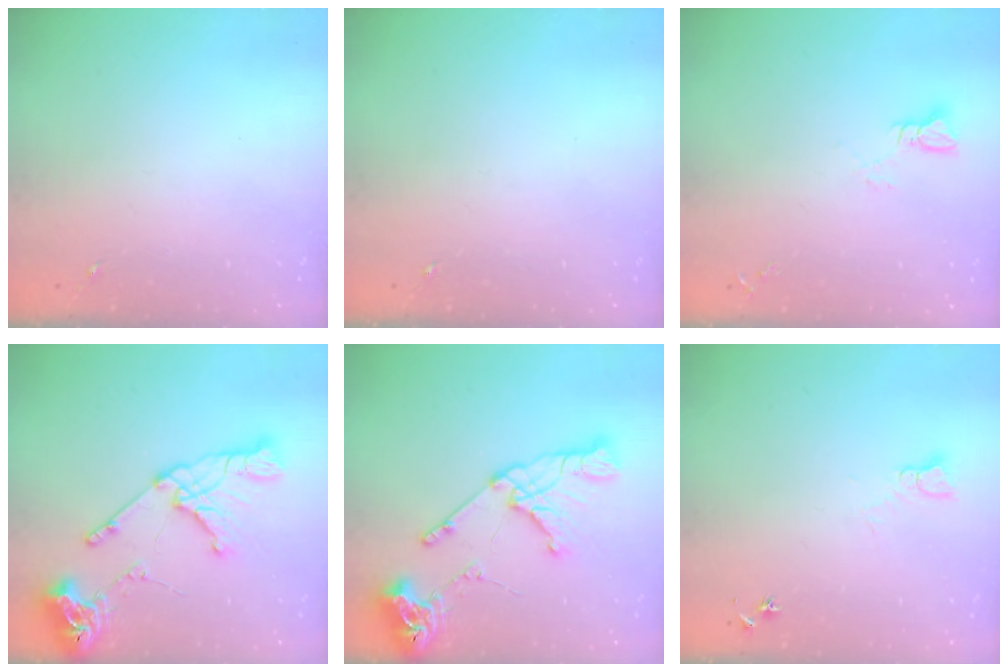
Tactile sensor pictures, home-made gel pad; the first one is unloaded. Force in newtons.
{"total": 0.0}
{"total": 3.8, "press": 3.8, "slide": 0.5}
{"total": 18.8, "press": 18.7, "slide": 1.7}
{"total": 18.8, "press": 18.7, "slide": 1.7}
{"total": 4.9, "press": 4.9, "slide": 0.5}